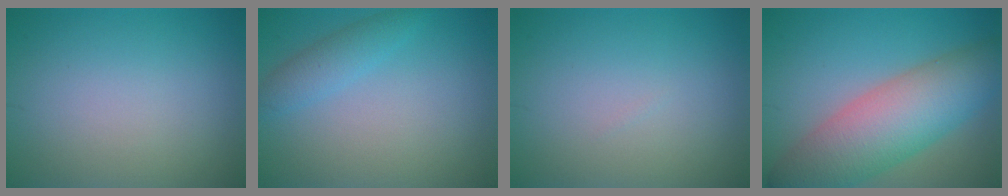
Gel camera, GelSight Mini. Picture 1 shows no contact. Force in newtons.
{"total": 2.3, "press": 2.3, "slide": 0.1}
{"total": 0.0}
{"total": 9.2, "press": 9.2, "slide": 0.3}